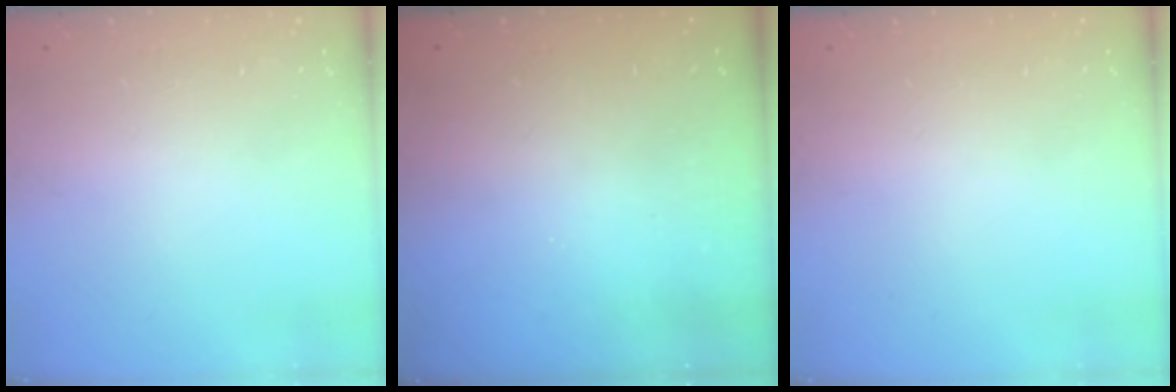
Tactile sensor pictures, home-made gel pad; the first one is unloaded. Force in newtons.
{"total": 3.2, "press": 3.2, "slide": 0.1}
{"total": 0.0}